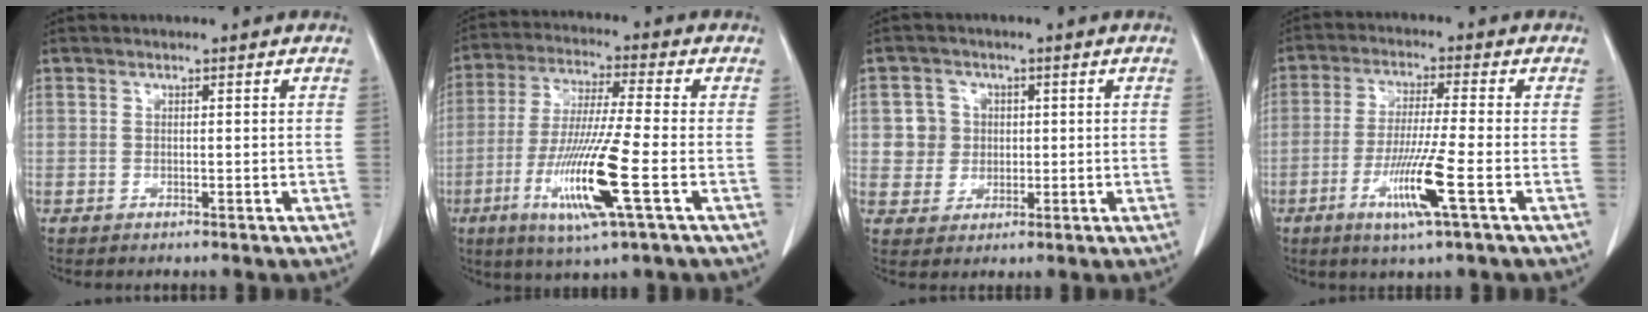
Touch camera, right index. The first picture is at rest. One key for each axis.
{"total": 14.1, "fx": -4.7, "fy": -0.1, "fz": 13.3, "tx": -0.269, "ty": -0.026, "tz": -0.090}
{"total": 4.7, "fx": 0.8, "fy": 4.6, "fz": 0.4, "tx": -0.002, "ty": 0.014, "tz": 0.018}
{"total": 9.1, "fx": -3.5, "fy": -0.7, "fz": 8.3, "tx": -0.161, "ty": -0.019, "tz": -0.068}